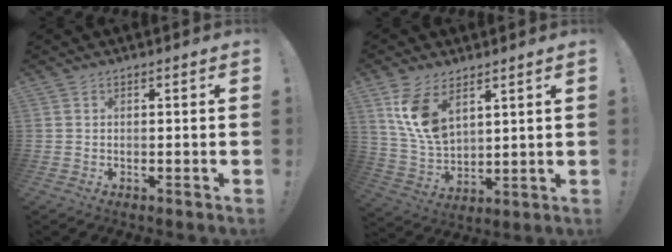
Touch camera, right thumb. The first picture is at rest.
{"total": 11.6, "force": [6.5, 6.7, 6.8], "torque": [-0.136, -0.031, 0.125]}